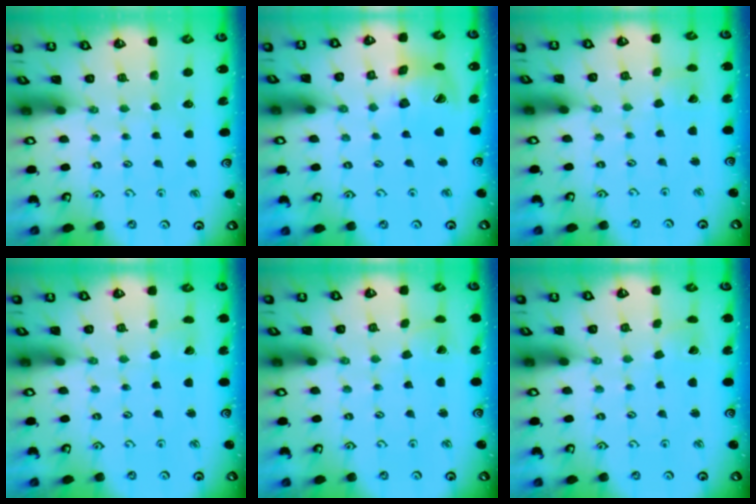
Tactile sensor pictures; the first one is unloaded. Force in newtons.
{"total": 14.6, "press": 14.4, "slide": 2.3}
{"total": 2.5, "press": 2.4, "slide": 0.3}
{"total": 1.7, "press": 1.7, "slide": 0.1}
{"total": 2.2, "press": 2.2, "slide": 0.2}
{"total": 1.9, "press": 1.9, "slide": 0.1}